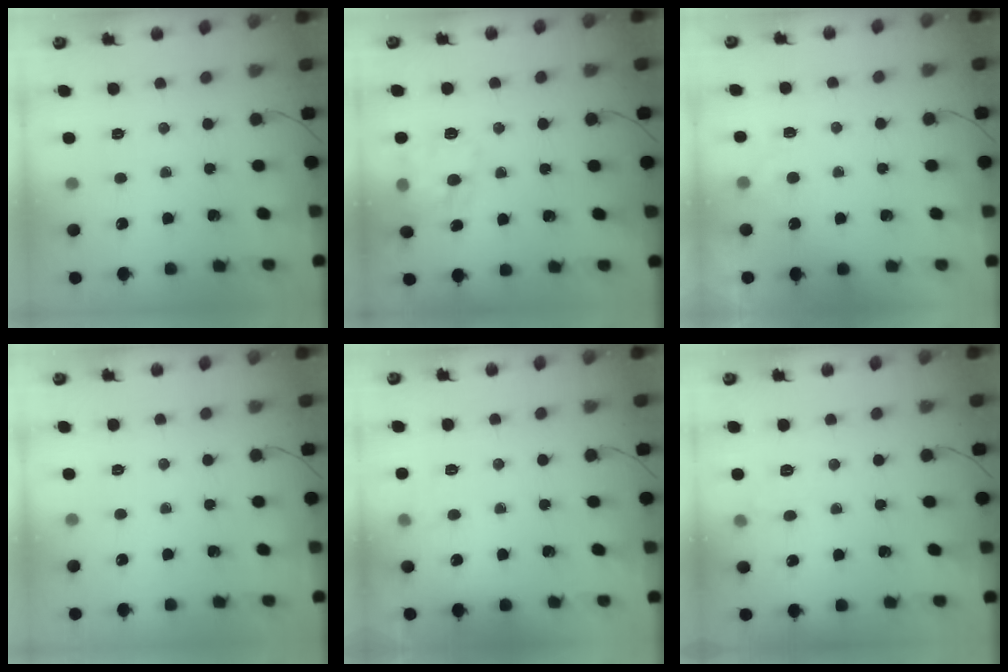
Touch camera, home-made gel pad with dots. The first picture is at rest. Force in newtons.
{"total": 11.3, "press": 11.3, "slide": 0.8}
{"total": 2.0, "press": 1.6, "slide": 1.2}
{"total": 0.0}
{"total": 7.5, "press": 7.3, "slide": 2.0}
{"total": 7.4, "press": 7.2, "slide": 1.8}